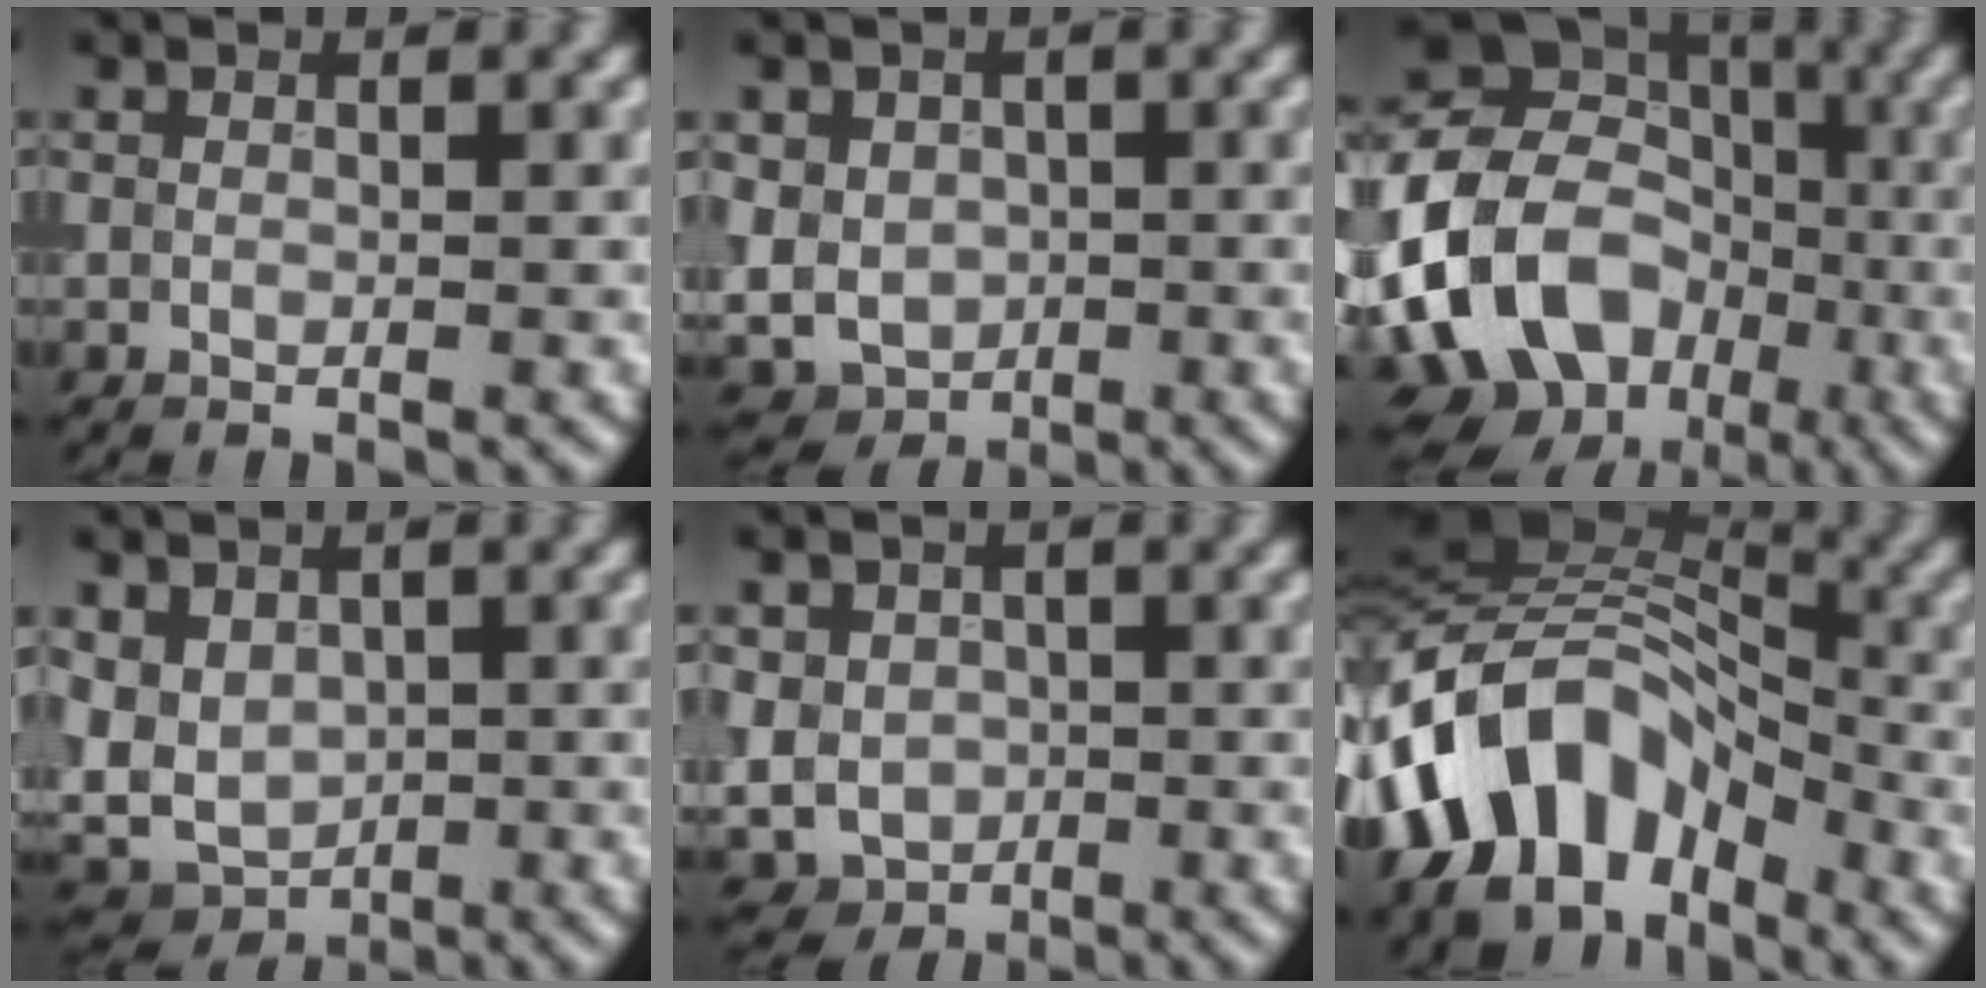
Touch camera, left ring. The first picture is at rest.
{"total": 6.5, "force": [-0.5, 5.7, 3.2], "torque": [-0.064, 0.000, -0.021]}
{"total": 16.4, "force": [-3.9, 13.0, 9.3], "torque": [-0.193, 0.012, -0.078]}
{"total": 6.1, "force": [0.1, 4.7, 3.9], "torque": [-0.083, -0.001, 0.010]}
{"total": 5.8, "force": [-0.6, 5.2, 2.4], "torque": [-0.049, 0.000, -0.025]}
{"total": 13.1, "force": [-5.1, 8.6, 8.4], "torque": [-0.143, 0.018, -0.115]}